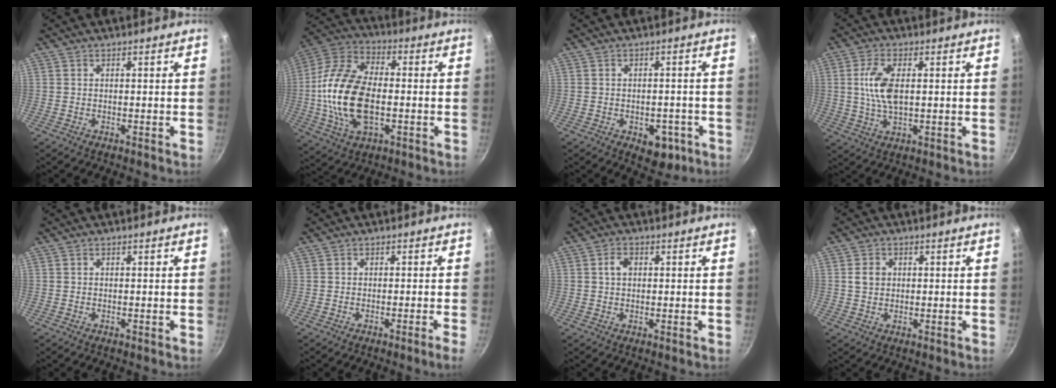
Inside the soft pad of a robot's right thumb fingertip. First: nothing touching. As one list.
[{"total": 19.9, "force": [-1.8, 11.1, 16.4], "torque": [-0.333, 0.017, -0.033]}, {"total": 5.8, "force": [-2.6, 3.6, 3.7], "torque": [-0.024, 0.012, -0.027]}, {"total": 8.0, "force": [1.0, 3.8, 7.0], "torque": [-0.151, -0.003, 0.021]}, {"total": 0.0}, {"total": 1.9, "force": [-1.1, -0.6, 1.5], "torque": [-0.034, 0.002, -0.021]}, {"total": 2.7, "force": [0.6, 1.9, 1.8], "torque": [-0.031, 0.005, 0.009]}, {"total": 3.2, "force": [0.5, 2.7, 1.6], "torque": [-0.018, 0.001, 0.010]}]